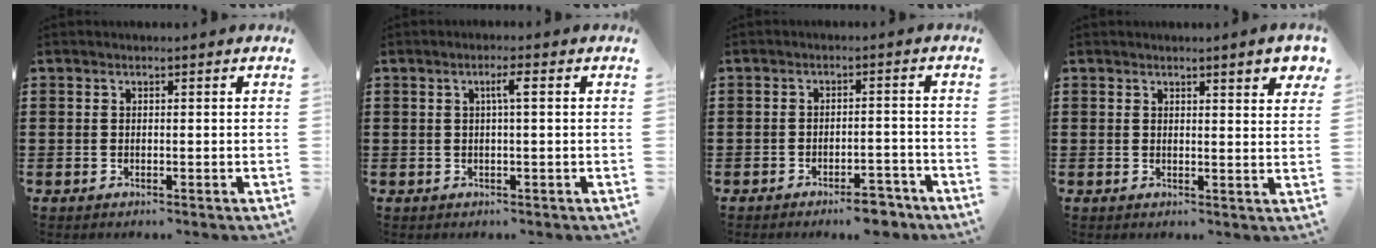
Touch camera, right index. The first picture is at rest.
{"total": 2.4, "force": [0.4, 0.0, 2.4], "torque": [-0.046, 0.001, 0.005]}
{"total": 4.4, "force": [-3.9, 0.7, 1.8], "torque": [-0.029, 0.005, -0.074]}
{"total": 2.6, "force": [2.0, 0.1, 1.7], "torque": [-0.030, 0.000, 0.035]}